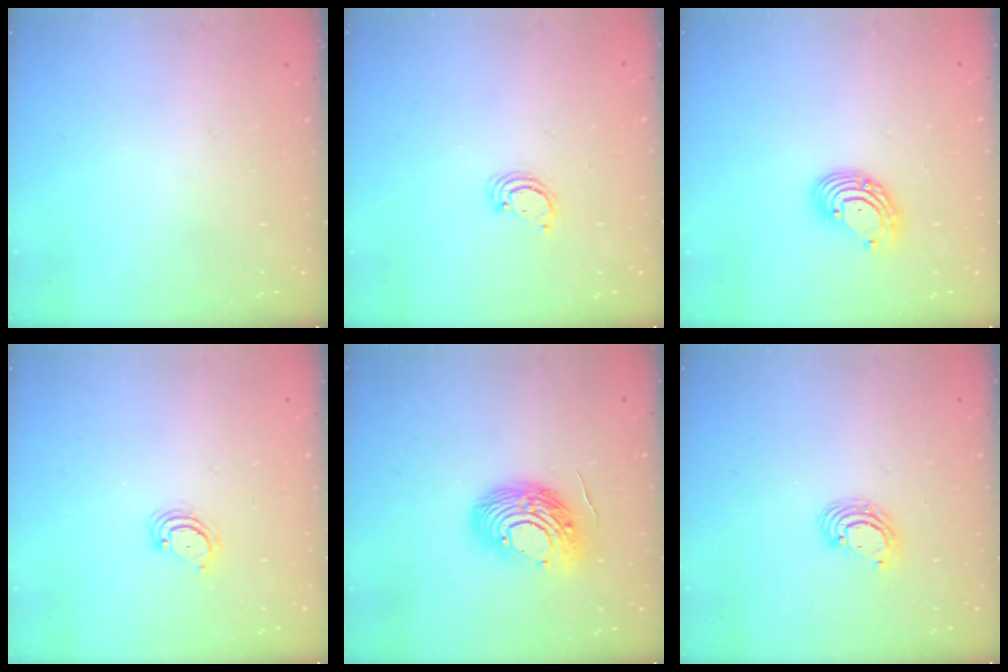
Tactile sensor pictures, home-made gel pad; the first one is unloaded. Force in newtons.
{"total": 2.6, "press": 2.6, "slide": 0.3}
{"total": 7.3, "press": 7.3, "slide": 0.8}
{"total": 4.2, "press": 4.1, "slide": 0.3}
{"total": 13.7, "press": 13.7, "slide": 1.6}
{"total": 4.2, "press": 4.2, "slide": 0.2}